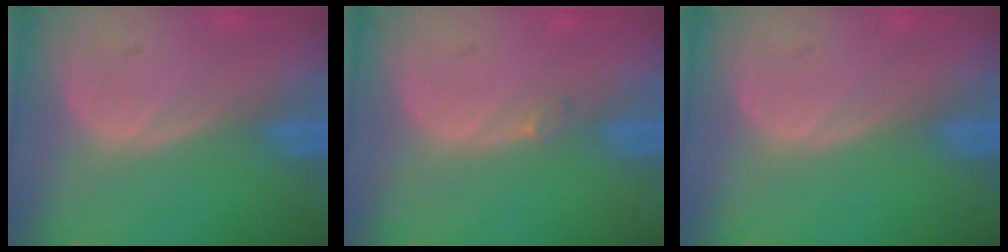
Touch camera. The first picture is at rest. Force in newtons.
{"total": 0.6, "press": 0.6, "slide": 0.1}
{"total": 0.0}